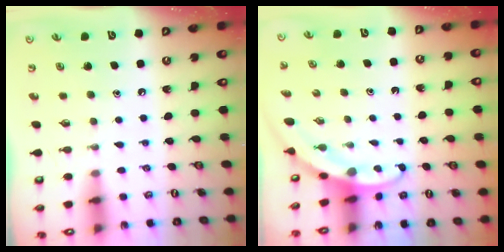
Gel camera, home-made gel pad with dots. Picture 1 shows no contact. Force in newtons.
{"total": 3.1, "press": 3.1, "slide": 0.1}